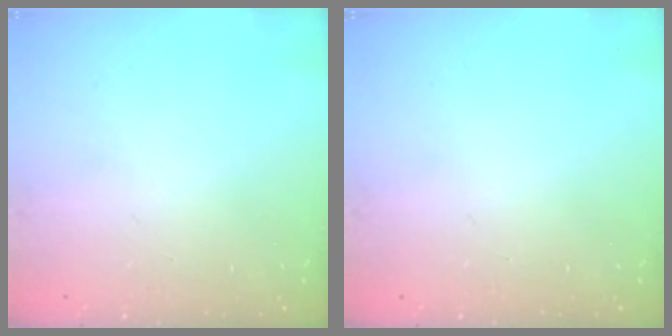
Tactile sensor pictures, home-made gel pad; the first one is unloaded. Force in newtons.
{"total": 0.0}